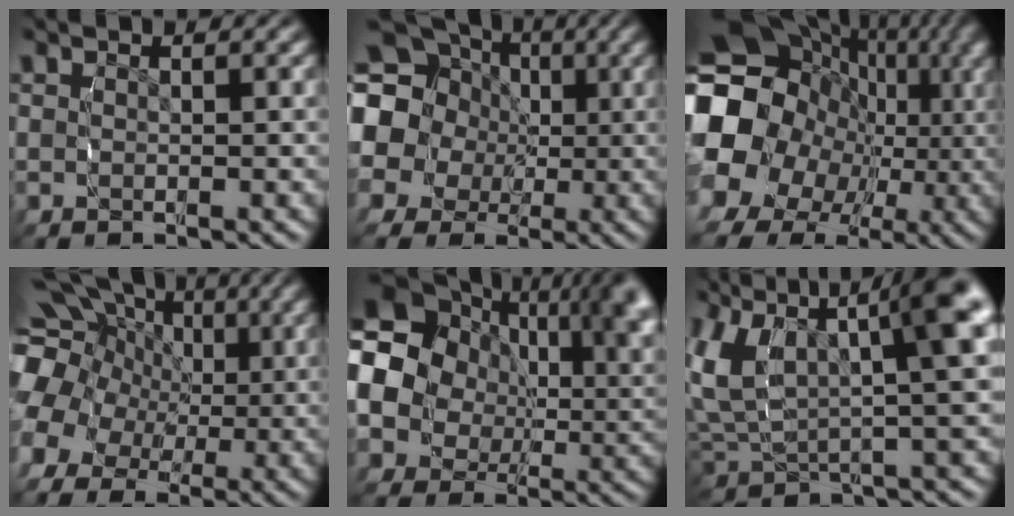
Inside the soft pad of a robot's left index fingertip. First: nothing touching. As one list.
[{"total": 13.3, "force": [1.5, 12.2, 5.0], "torque": [-0.123, -0.016, 0.013]}, {"total": 20.8, "force": [1.6, 17.5, 11.1], "torque": [-0.214, -0.017, 0.010]}, {"total": 12.4, "force": [2.4, 10.8, 5.6], "torque": [-0.120, -0.006, 0.033]}, {"total": 15.7, "force": [2.5, 13.5, 7.7], "torque": [-0.165, -0.019, 0.030]}, {"total": 13.0, "force": [3.7, 8.5, 9.0], "torque": [-0.149, 0.013, 0.049]}]